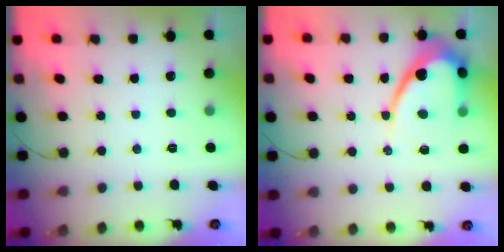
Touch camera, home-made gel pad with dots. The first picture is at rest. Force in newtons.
{"total": 10.8, "press": 10.8, "slide": 0.9}